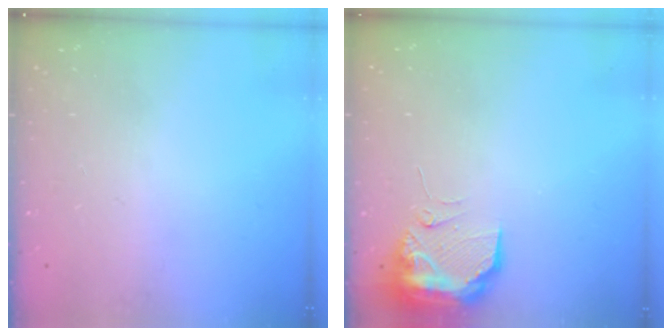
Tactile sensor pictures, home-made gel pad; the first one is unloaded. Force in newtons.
{"total": 10.3, "press": 10.2, "slide": 1.4}